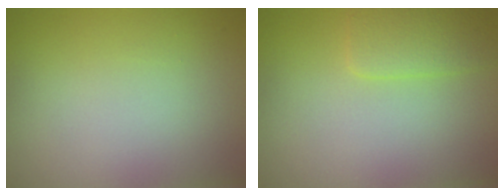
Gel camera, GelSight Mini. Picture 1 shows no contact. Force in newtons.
{"total": 2.4, "press": 2.4, "slide": 0.1}